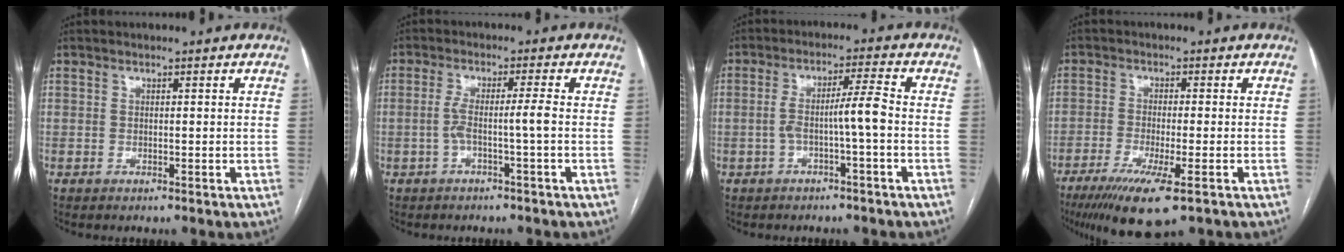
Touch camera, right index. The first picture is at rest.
{"total": 3.6, "force": [-1.1, -0.9, 3.3], "torque": [-0.064, 0.017, -0.014]}
{"total": 5.1, "force": [-1.3, -0.5, 4.9], "torque": [-0.087, 0.022, -0.019]}
{"total": 10.1, "force": [-6.0, 1.2, 8.0], "torque": [-0.137, -0.027, -0.094]}